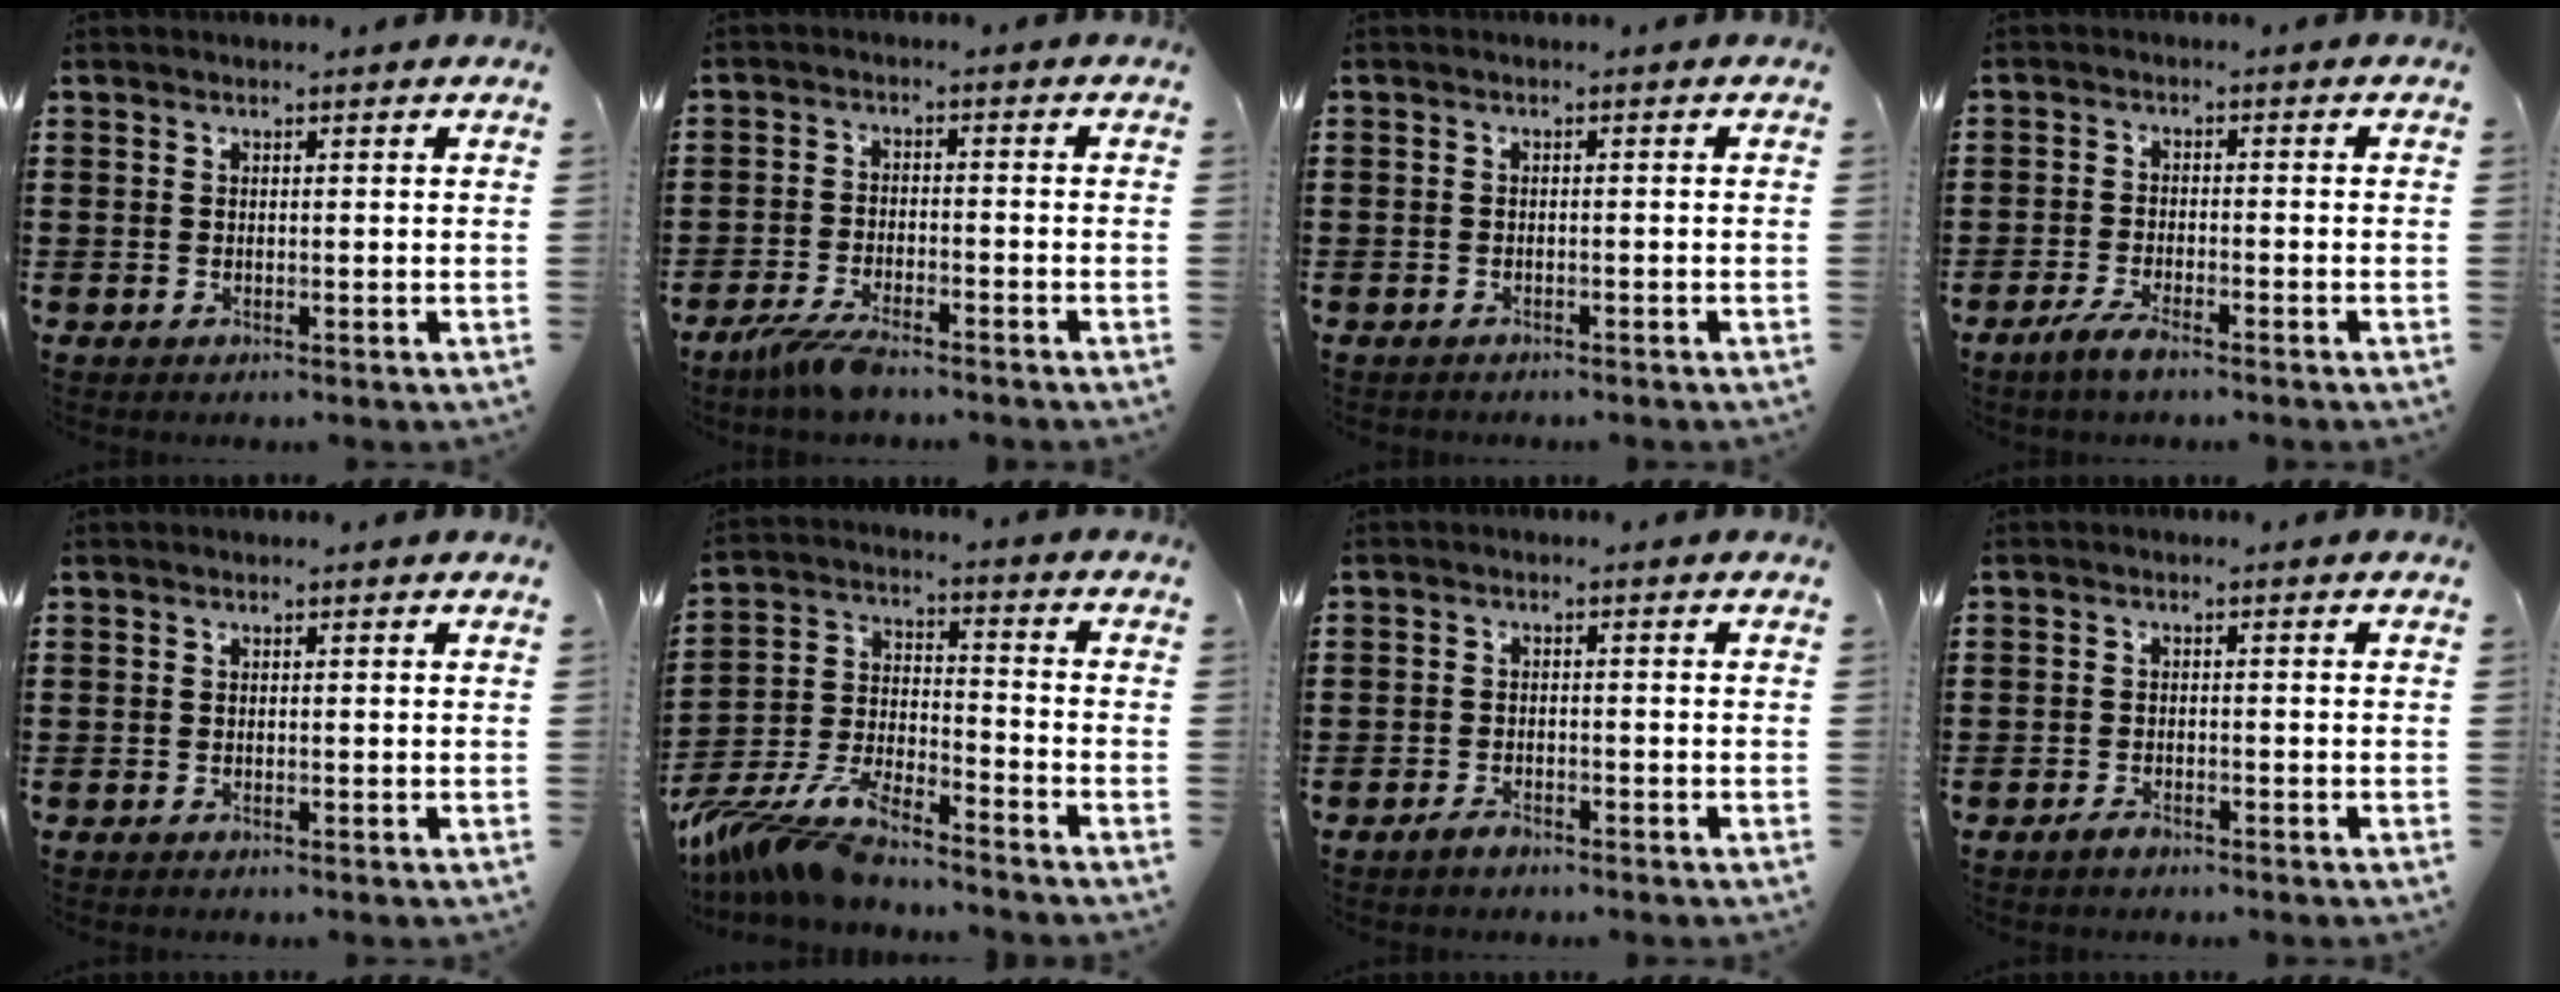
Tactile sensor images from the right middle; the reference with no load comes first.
{"total": 4.6, "force": [-3.8, 0.8, 2.5], "torque": [-0.068, -0.011, -0.078]}
{"total": 1.1, "force": [-1.0, 0.3, 0.0], "torque": [0.000, 0.000, -0.023]}
{"total": 3.2, "force": [-2.7, 0.7, 1.7], "torque": [-0.041, 0.002, -0.057]}
{"total": 0.0}
{"total": 9.6, "force": [-8.4, 1.9, 4.0], "torque": [-0.097, 0.003, -0.169]}
{"total": 2.1, "force": [-1.8, 0.8, 0.5], "torque": [-0.010, 0.002, -0.038]}
{"total": 1.8, "force": [-1.5, 0.7, 0.4], "torque": [-0.009, 0.000, -0.032]}